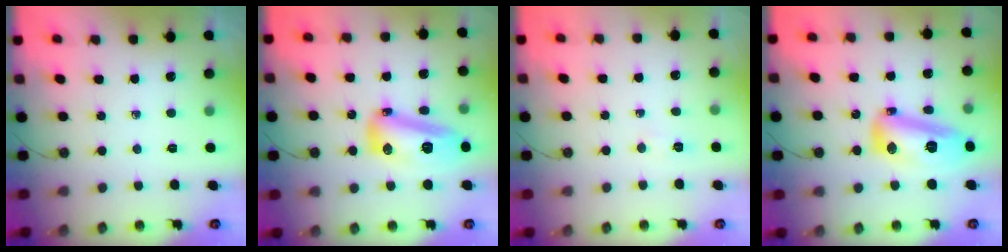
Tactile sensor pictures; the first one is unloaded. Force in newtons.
{"total": 14.4, "press": 14.3, "slide": 1.6}
{"total": 2.9, "press": 2.9, "slide": 0.5}
{"total": 15.0, "press": 15.0, "slide": 1.3}